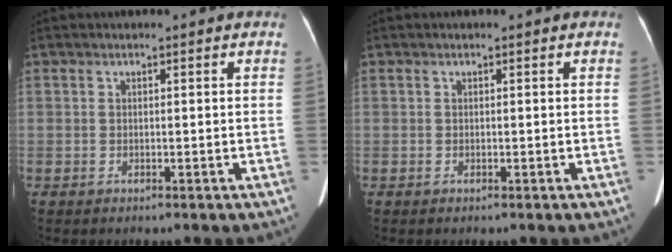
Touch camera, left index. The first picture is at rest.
{"total": 0.0}